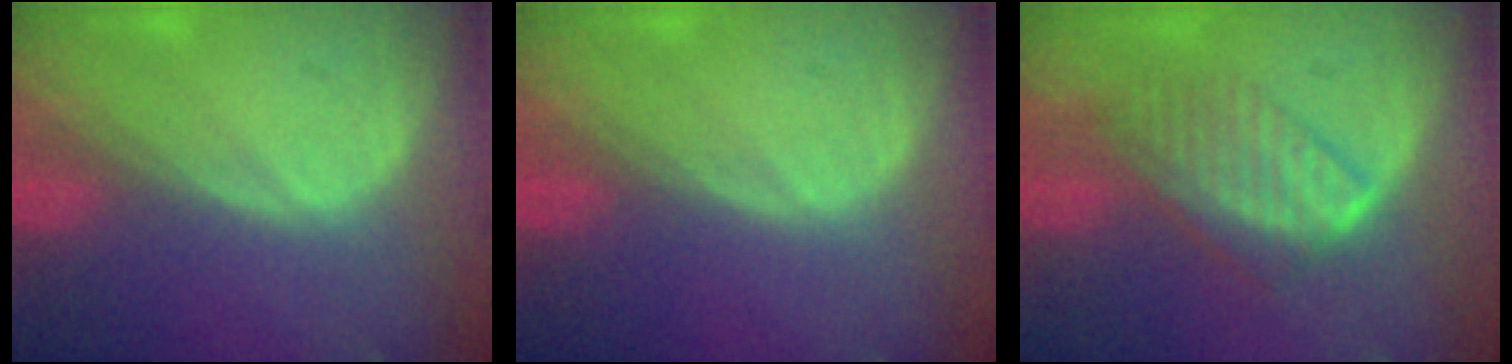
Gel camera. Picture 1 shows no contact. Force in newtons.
{"total": 0.0}
{"total": 6.5, "press": 6.3, "slide": 1.7}